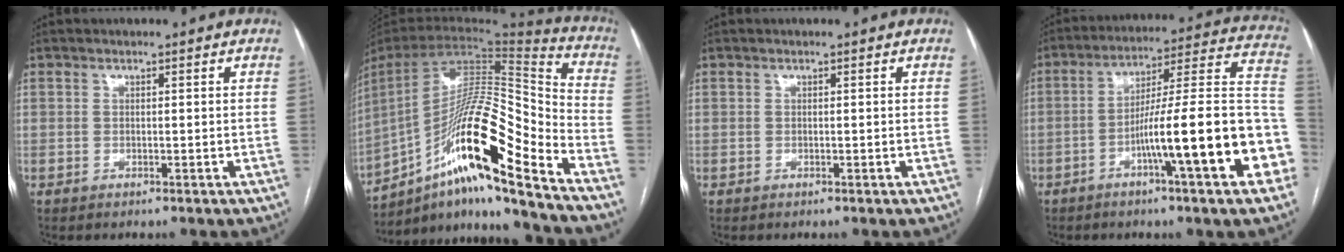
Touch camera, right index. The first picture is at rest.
{"total": 23.4, "force": [-13.3, 1.7, 19.1], "torque": [-0.319, 0.015, -0.231]}
{"total": 0.0}
{"total": 20.2, "force": [-6.6, 1.2, 19.1], "torque": [-0.208, 0.031, -0.092]}